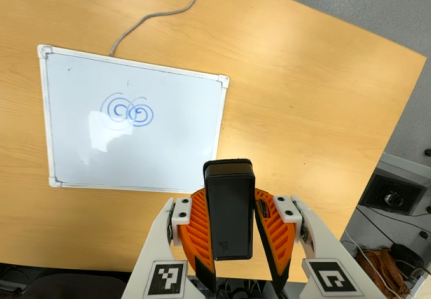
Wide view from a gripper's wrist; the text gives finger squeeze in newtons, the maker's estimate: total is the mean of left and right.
{"total": 8.0, "left": 6.8, "right": 9.1}